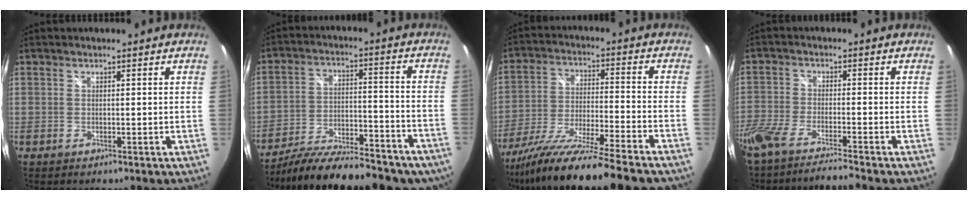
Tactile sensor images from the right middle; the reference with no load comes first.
{"total": 23.7, "force": [-19.1, 6.8, 12.2], "torque": [-0.209, -0.033, -0.261]}
{"total": 19.9, "force": [-16.5, -0.9, 11.1], "torque": [-0.206, -0.060, -0.275]}
{"total": 9.8, "force": [-8.5, -0.1, 4.9], "torque": [-0.117, -0.036, -0.154]}